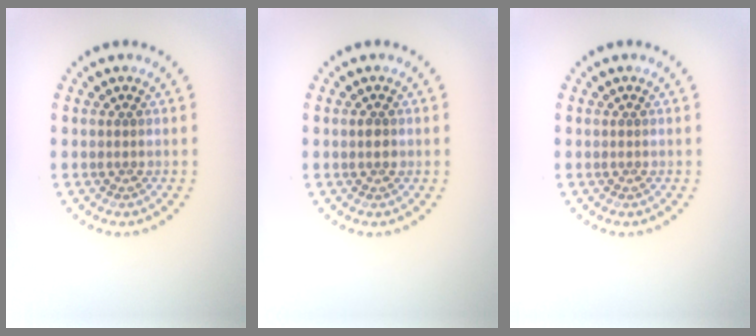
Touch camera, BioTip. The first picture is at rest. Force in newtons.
{"total": 1.0, "press": 1.0, "slide": 0.1}
{"total": 0.0}